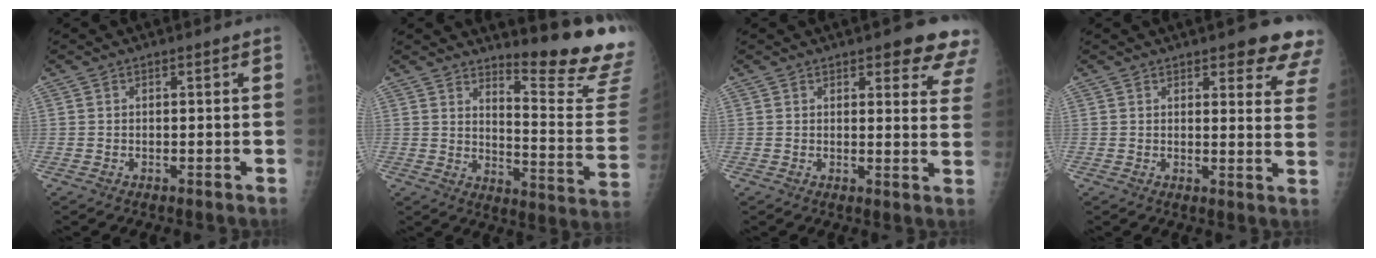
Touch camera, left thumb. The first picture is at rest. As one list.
[{"total": 16.0, "force": [14.4, -0.1, 6.9], "torque": [-0.080, -0.186, 0.185]}, {"total": 9.6, "force": [7.2, 3.2, 5.4], "torque": [-0.022, -0.032, 0.065]}, {"total": 10.5, "force": [8.2, 3.2, 5.7], "torque": [-0.023, -0.038, 0.074]}]